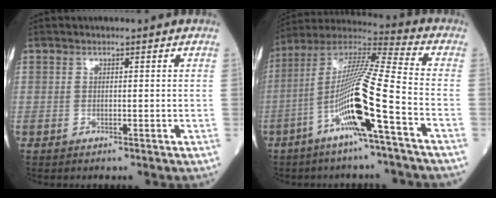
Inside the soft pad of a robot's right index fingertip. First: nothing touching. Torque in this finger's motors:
{"motor_torque": [1.97, -0.17, 1.05, 0.21]}